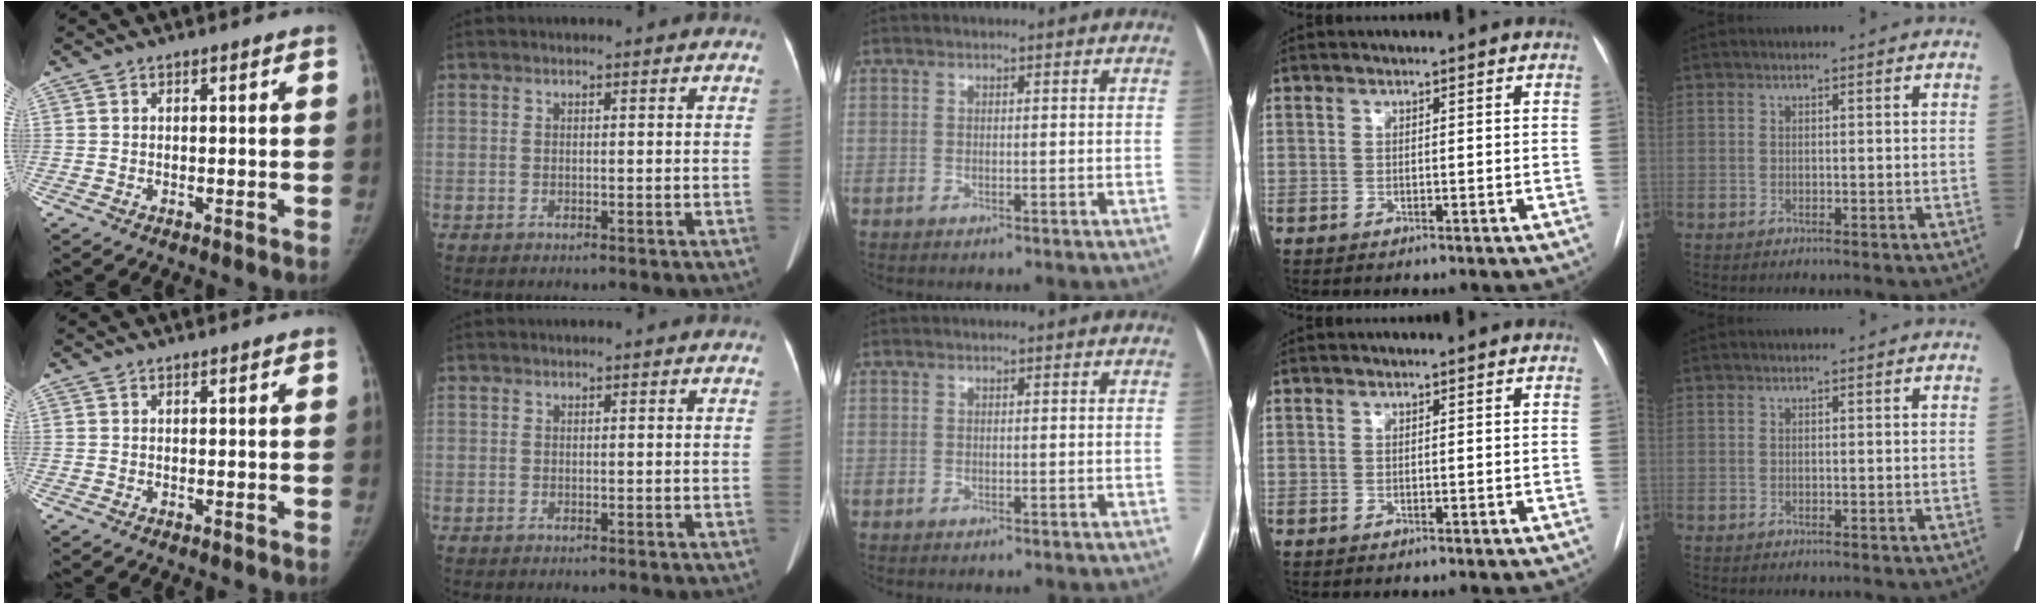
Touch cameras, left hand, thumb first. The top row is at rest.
{}